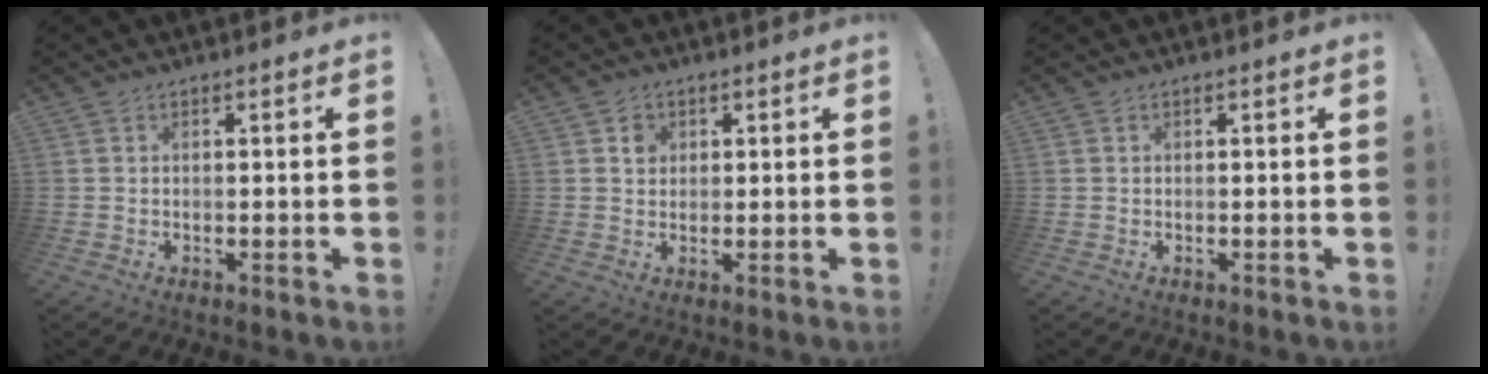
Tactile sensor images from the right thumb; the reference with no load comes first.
{"total": 2.5, "force": [0.9, 2.3, 0.7], "torque": [0.008, -0.007, 0.011]}
{"total": 0.0}